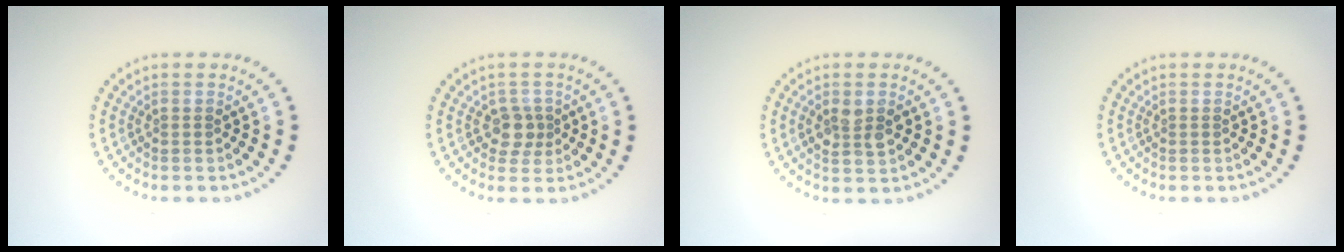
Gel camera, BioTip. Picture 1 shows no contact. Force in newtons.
{"total": 2.0, "press": 1.7, "slide": 1.0}
{"total": 2.6, "press": 2.6, "slide": 0.2}
{"total": 0.0}